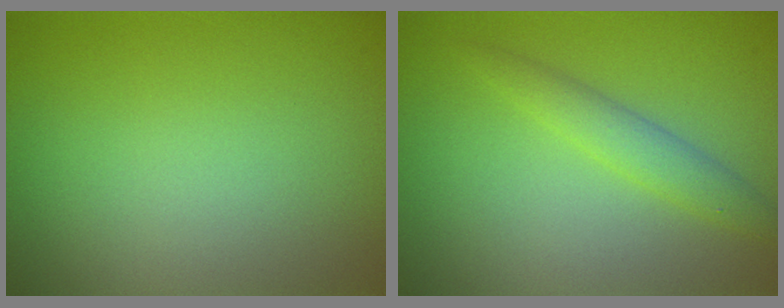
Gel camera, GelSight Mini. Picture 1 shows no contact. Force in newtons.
{"total": 2.3, "press": 2.3, "slide": 0.1}